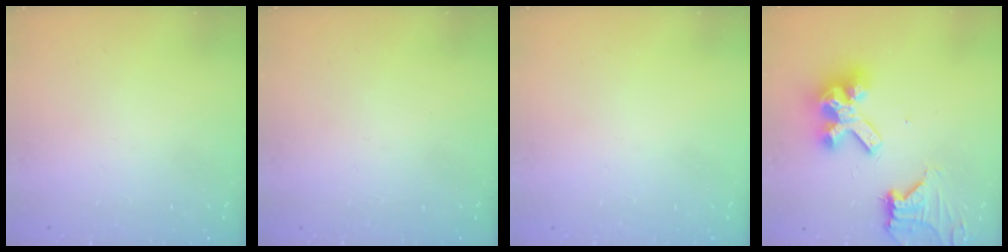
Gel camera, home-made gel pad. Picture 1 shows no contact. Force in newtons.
{"total": 0.0}
{"total": 0.0}
{"total": 14.2, "press": 14.2, "slide": 1.1}